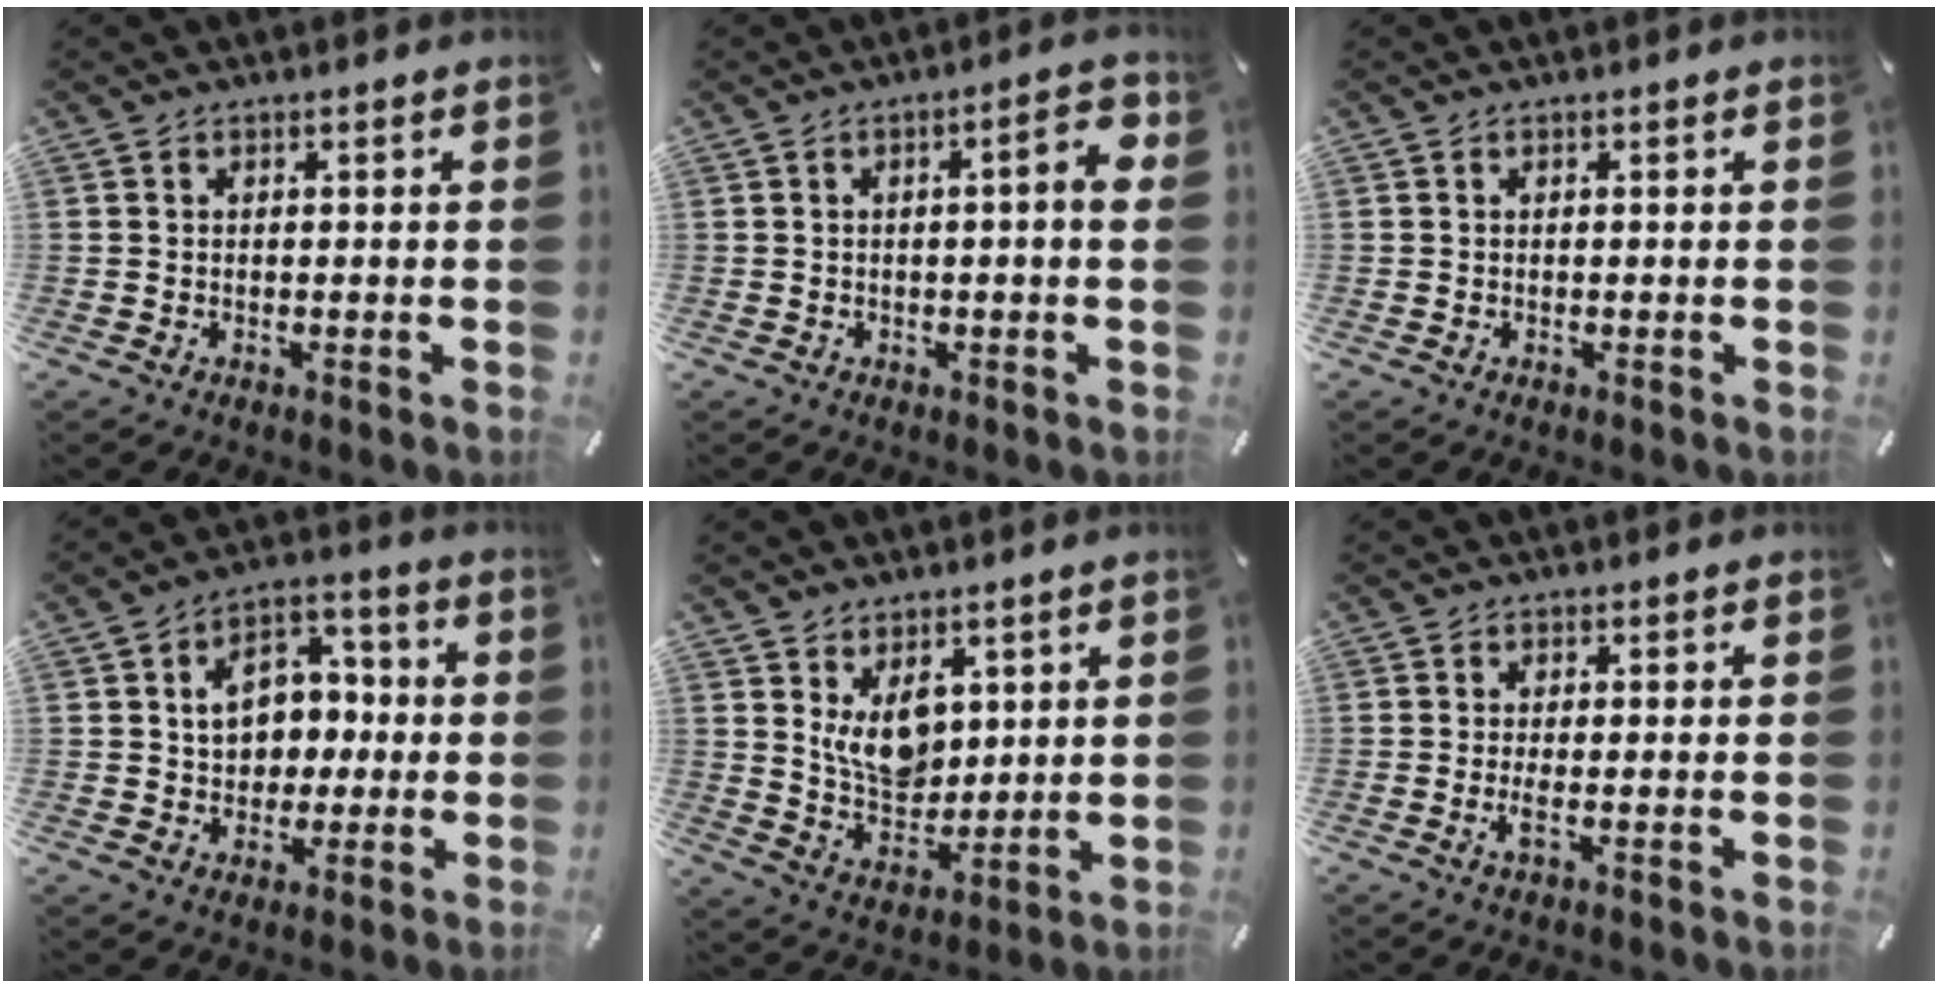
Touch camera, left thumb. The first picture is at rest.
{"total": 5.7, "force": [0.5, 1.1, 5.5], "torque": [-0.077, -0.002, 0.002]}
{"total": 0.0}
{"total": 9.7, "force": [0.1, 8.3, 4.9], "torque": [-0.067, 0.012, 0.004]}
{"total": 9.8, "force": [4.1, 6.9, 5.6], "torque": [-0.095, -0.016, 0.078]}
{"total": 2.4, "force": [-0.4, 0.2, 2.4], "torque": [-0.050, -0.011, -0.008]}